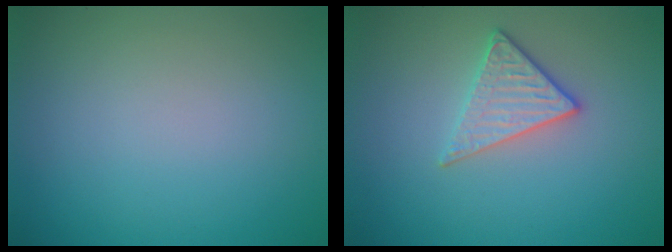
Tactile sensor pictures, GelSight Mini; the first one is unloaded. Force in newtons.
{"total": 2.8, "press": 2.5, "slide": 1.3}